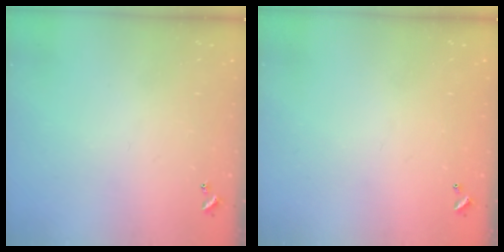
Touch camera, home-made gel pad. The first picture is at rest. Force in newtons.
{"total": 2.8, "press": 2.8, "slide": 0.1}